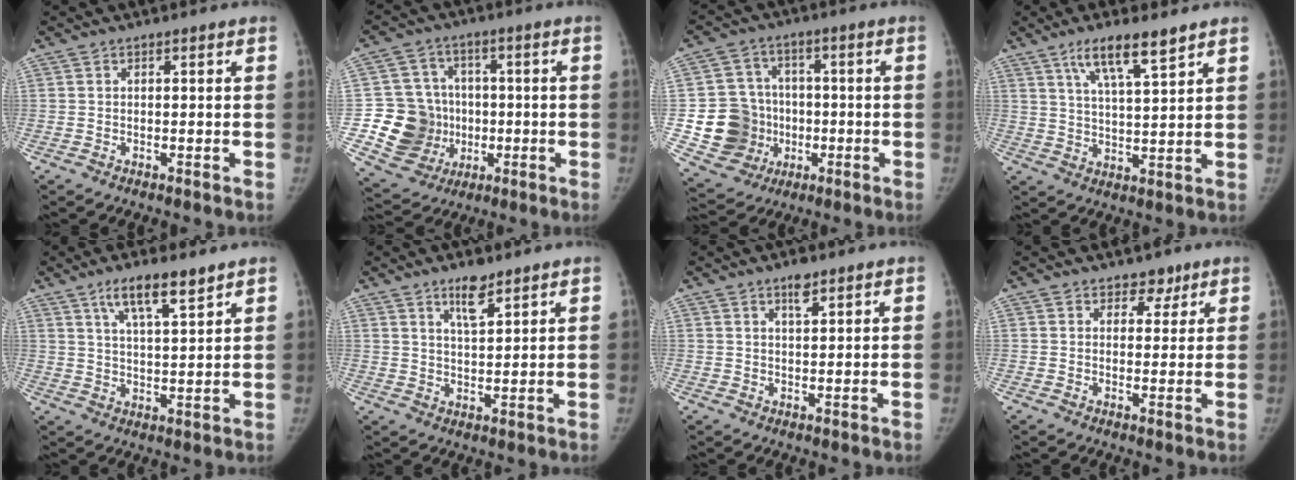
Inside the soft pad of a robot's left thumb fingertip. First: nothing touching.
{"total": 13.7, "force": [-1.7, 12.7, 4.9], "torque": [-0.050, 0.014, -0.015]}
{"total": 13.4, "force": [-2.0, 12.4, 4.6], "torque": [-0.052, 0.017, -0.021]}
{"total": 8.9, "force": [5.8, 1.5, 6.5], "torque": [-0.112, -0.028, 0.109]}
{"total": 8.3, "force": [5.5, 1.8, 5.8], "torque": [-0.096, -0.028, 0.102]}
{"total": 5.4, "force": [3.8, 1.7, 3.4], "torque": [-0.047, -0.028, 0.066]}
{"total": 3.0, "force": [2.1, 1.0, 1.9], "torque": [-0.026, -0.010, 0.035]}
{"total": 3.4, "force": [2.3, 2.3, 0.8], "torque": [0.016, -0.012, 0.030]}